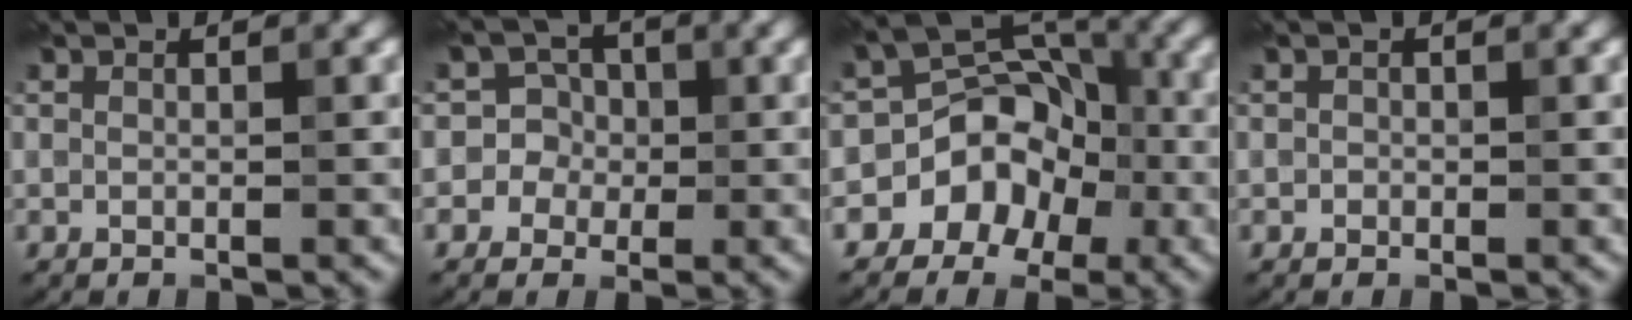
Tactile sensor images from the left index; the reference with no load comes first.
{"total": 4.4, "force": [-0.4, 4.3, 0.2], "torque": [0.016, 0.035, -0.039]}
{"total": 5.7, "force": [-2.4, 4.7, 2.3], "torque": [0.007, 0.027, -0.050]}
{"total": 0.5, "force": [-0.2, 0.5, -0.1], "torque": [0.005, 0.004, -0.005]}